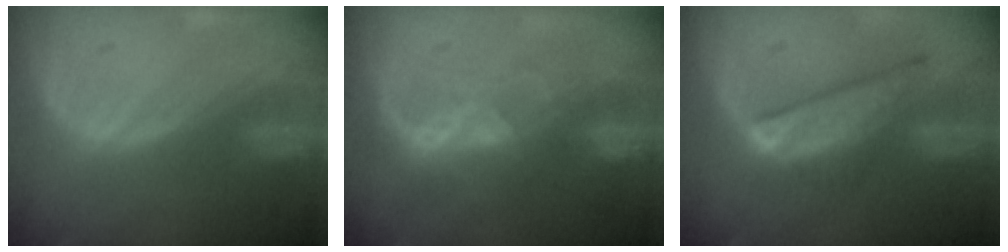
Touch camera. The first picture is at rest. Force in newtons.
{"total": 6.7, "press": 6.0, "slide": 3.0}
{"total": 8.3, "press": 7.1, "slide": 4.3}